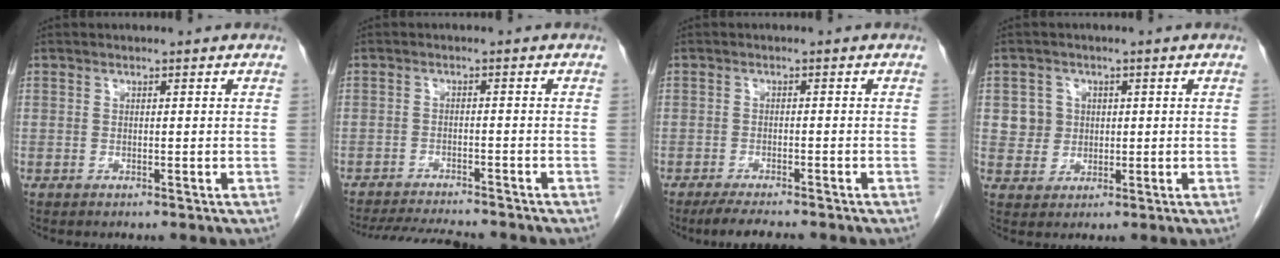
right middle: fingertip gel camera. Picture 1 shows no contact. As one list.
[{"total": 9.8, "force": [-9.1, 0.9, 3.5], "torque": [-0.055, -0.011, -0.135]}, {"total": 5.4, "force": [-4.6, 0.7, 2.6], "torque": [-0.044, -0.013, -0.074]}, {"total": 3.9, "force": [0.8, 3.8, 0.4], "torque": [-0.002, 0.012, 0.018]}]